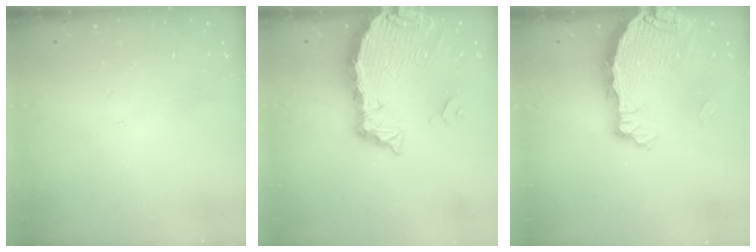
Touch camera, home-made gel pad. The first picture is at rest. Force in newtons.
{"total": 8.0, "press": 7.9, "slide": 0.8}
{"total": 6.5, "press": 6.5, "slide": 0.6}